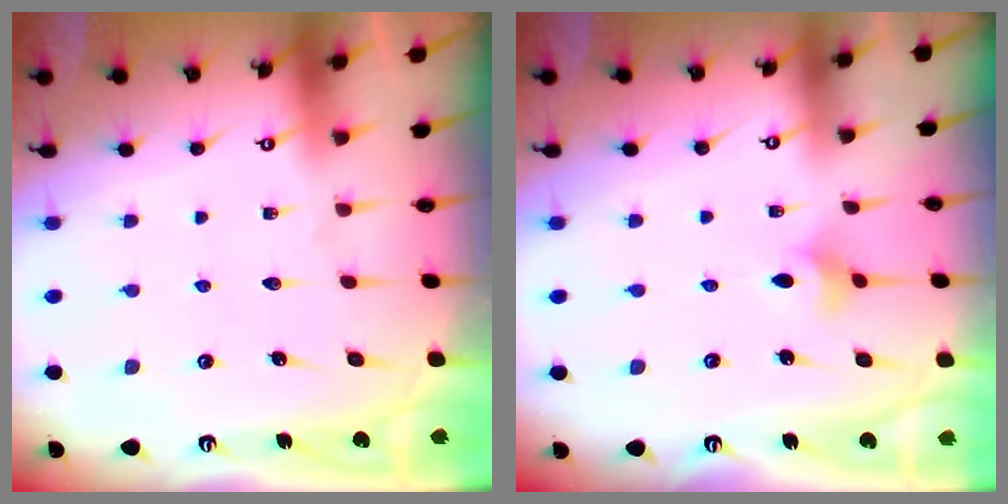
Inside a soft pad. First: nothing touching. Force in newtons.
{"total": 2.8, "press": 2.7, "slide": 0.7}